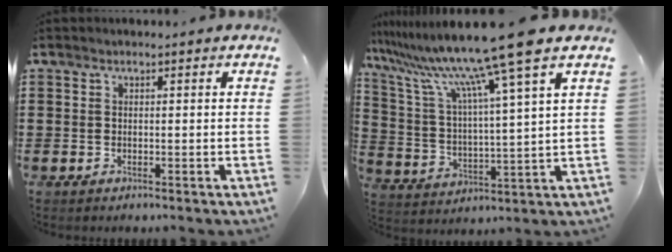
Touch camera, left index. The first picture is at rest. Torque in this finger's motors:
{"motor_torque": [0.63, 0.57, 1.05, 0.21]}